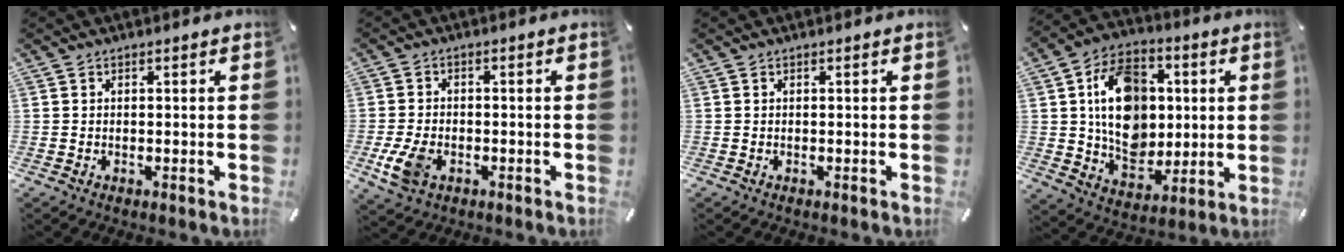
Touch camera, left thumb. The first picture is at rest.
{"total": 6.9, "force": [-2.4, 4.8, 4.4], "torque": [-0.108, 0.004, -0.045]}
{"total": 0.0}
{"total": 16.5, "force": [1.8, 13.5, 9.4], "torque": [-0.145, 0.010, 0.040]}